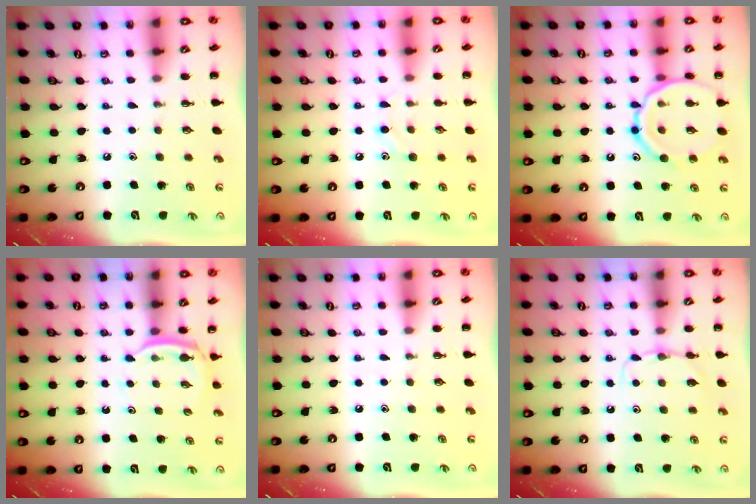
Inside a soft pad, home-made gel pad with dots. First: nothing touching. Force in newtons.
{"total": 6.1, "press": 6.0, "slide": 1.4}
{"total": 14.2, "press": 14.1, "slide": 0.8}
{"total": 3.6, "press": 3.4, "slide": 1.1}
{"total": 0.0}
{"total": 6.2, "press": 6.1, "slide": 1.5}